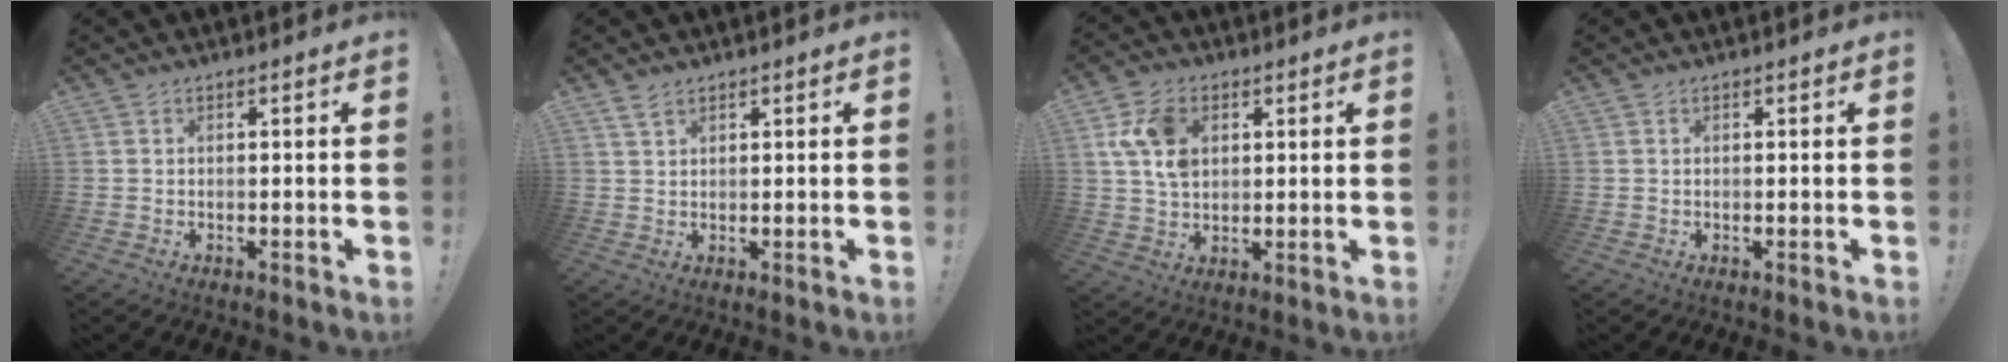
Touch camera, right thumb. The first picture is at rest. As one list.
[{"total": 2.9, "force": [2.3, 1.3, 1.3], "torque": [-0.012, -0.014, 0.041]}, {"total": 12.0, "force": [3.9, 8.5, 7.5], "torque": [-0.131, 0.002, 0.076]}, {"total": 0.0}]